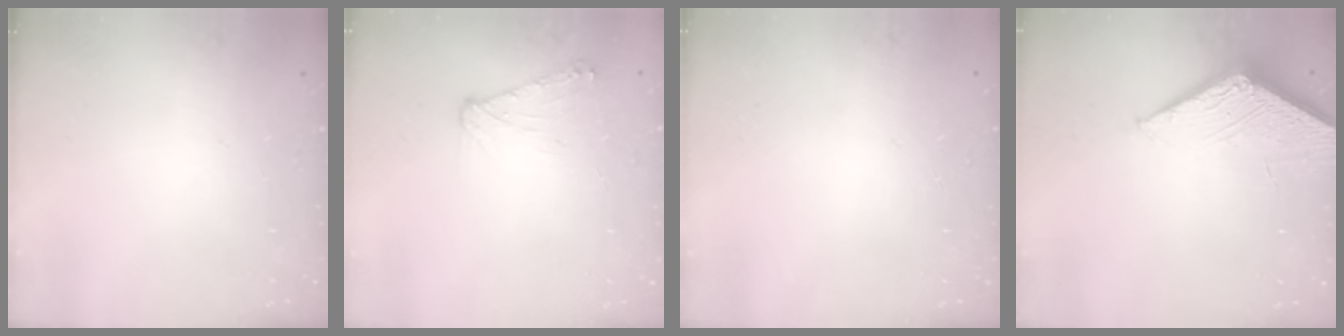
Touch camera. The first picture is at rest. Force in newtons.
{"total": 6.7, "press": 6.6, "slide": 1.1}
{"total": 0.0}
{"total": 6.1, "press": 6.1, "slide": 0.5}